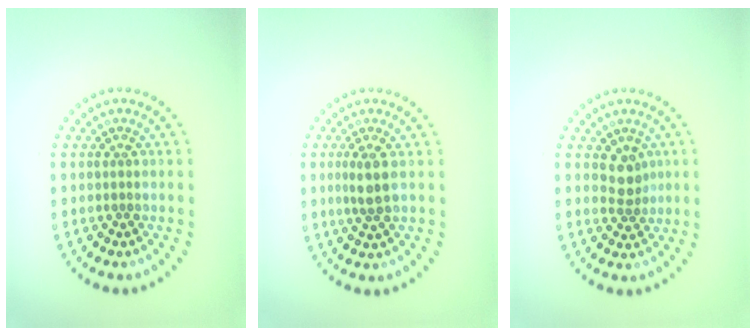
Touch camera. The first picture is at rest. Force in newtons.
{"total": 2.0, "press": 1.8, "slide": 0.9}
{"total": 2.1, "press": 1.8, "slide": 1.1}